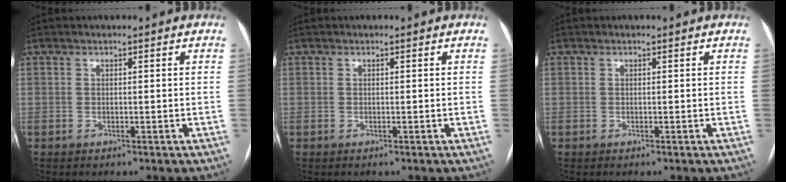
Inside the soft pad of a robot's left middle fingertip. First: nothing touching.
{"total": 0.0}
{"total": 0.0}